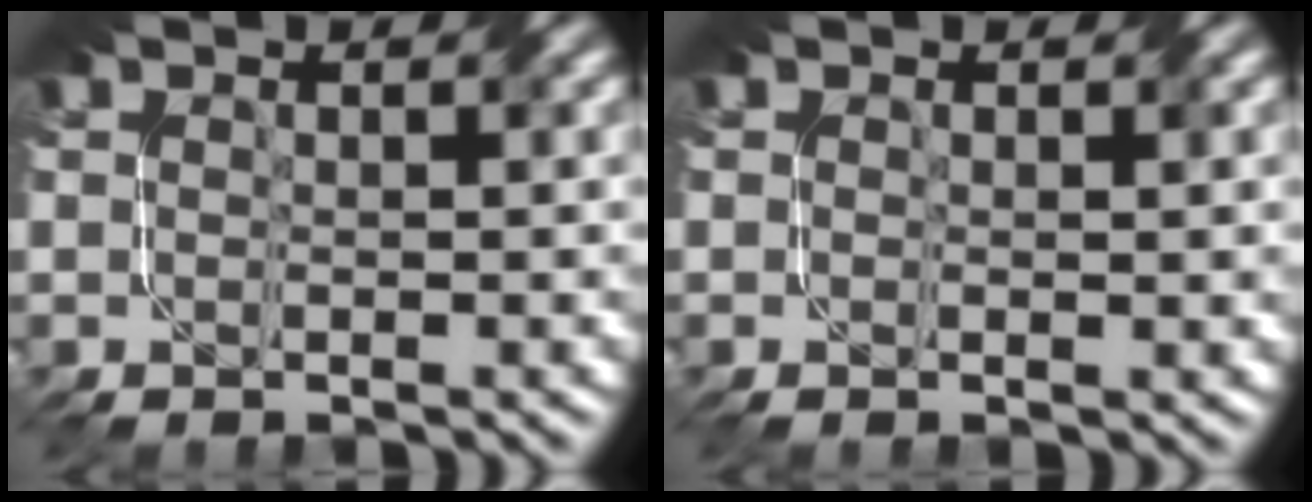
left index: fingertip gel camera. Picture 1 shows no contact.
{"total": 0.8, "force": [0.0, 0.3, 0.7], "torque": [-0.011, -0.005, -0.002]}